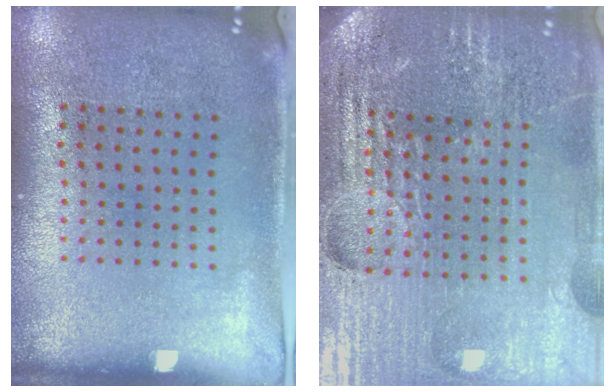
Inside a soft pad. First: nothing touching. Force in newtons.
{"total": 5.5, "press": 5.0, "slide": 2.4}